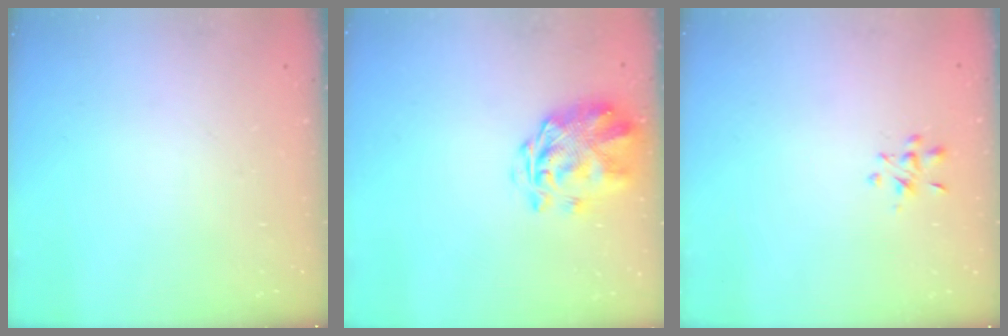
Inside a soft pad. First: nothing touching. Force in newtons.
{"total": 3.2, "press": 2.9, "slide": 1.5}
{"total": 2.7, "press": 2.5, "slide": 1.0}